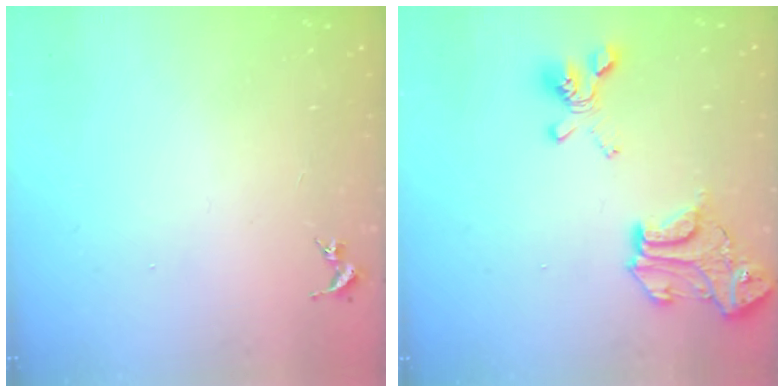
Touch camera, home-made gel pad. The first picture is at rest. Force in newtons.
{"total": 19.4, "press": 19.3, "slide": 1.5}